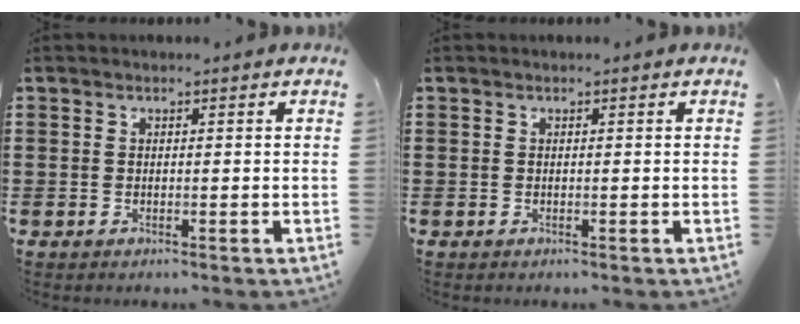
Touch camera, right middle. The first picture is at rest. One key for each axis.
{"total": 0.0}